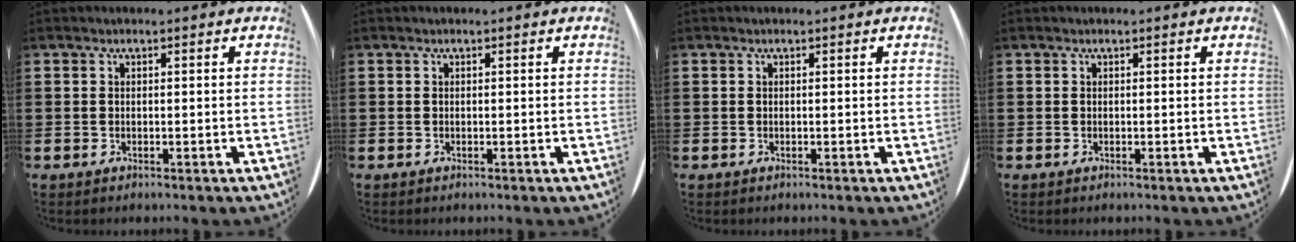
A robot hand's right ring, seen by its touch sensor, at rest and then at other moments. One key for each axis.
{"total": 0.0}
{"total": 0.0}
{"total": 0.0}